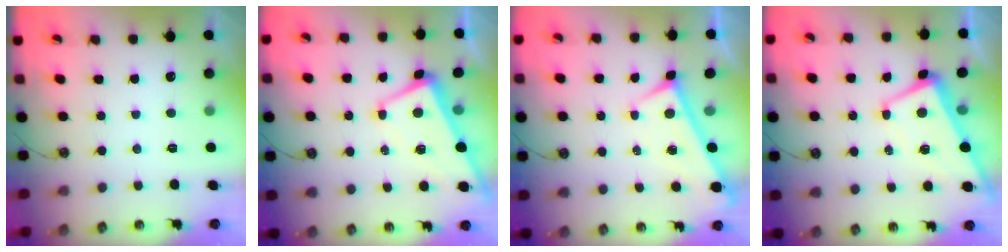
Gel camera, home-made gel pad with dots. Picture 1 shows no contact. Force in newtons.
{"total": 2.2, "press": 2.1, "slide": 0.6}
{"total": 0.0}
{"total": 2.2, "press": 2.1, "slide": 0.6}